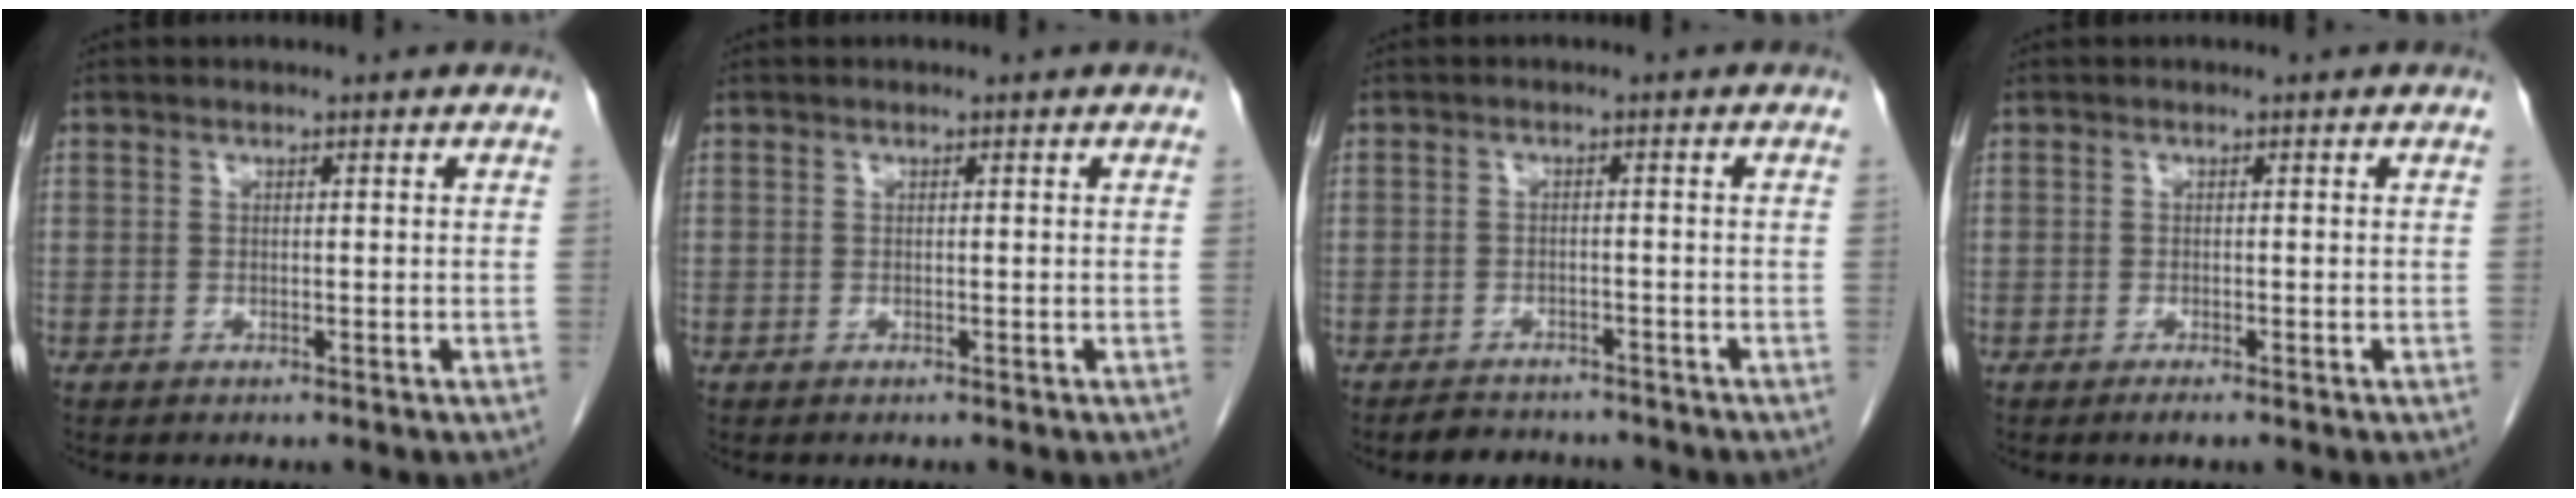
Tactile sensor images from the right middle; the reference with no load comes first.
{"total": 0.0}
{"total": 4.9, "force": [-4.5, 1.9, 1.0], "torque": [-0.019, -0.003, -0.060]}
{"total": 1.0, "force": [-0.7, 0.0, 0.7], "torque": [-0.015, -0.004, -0.011]}